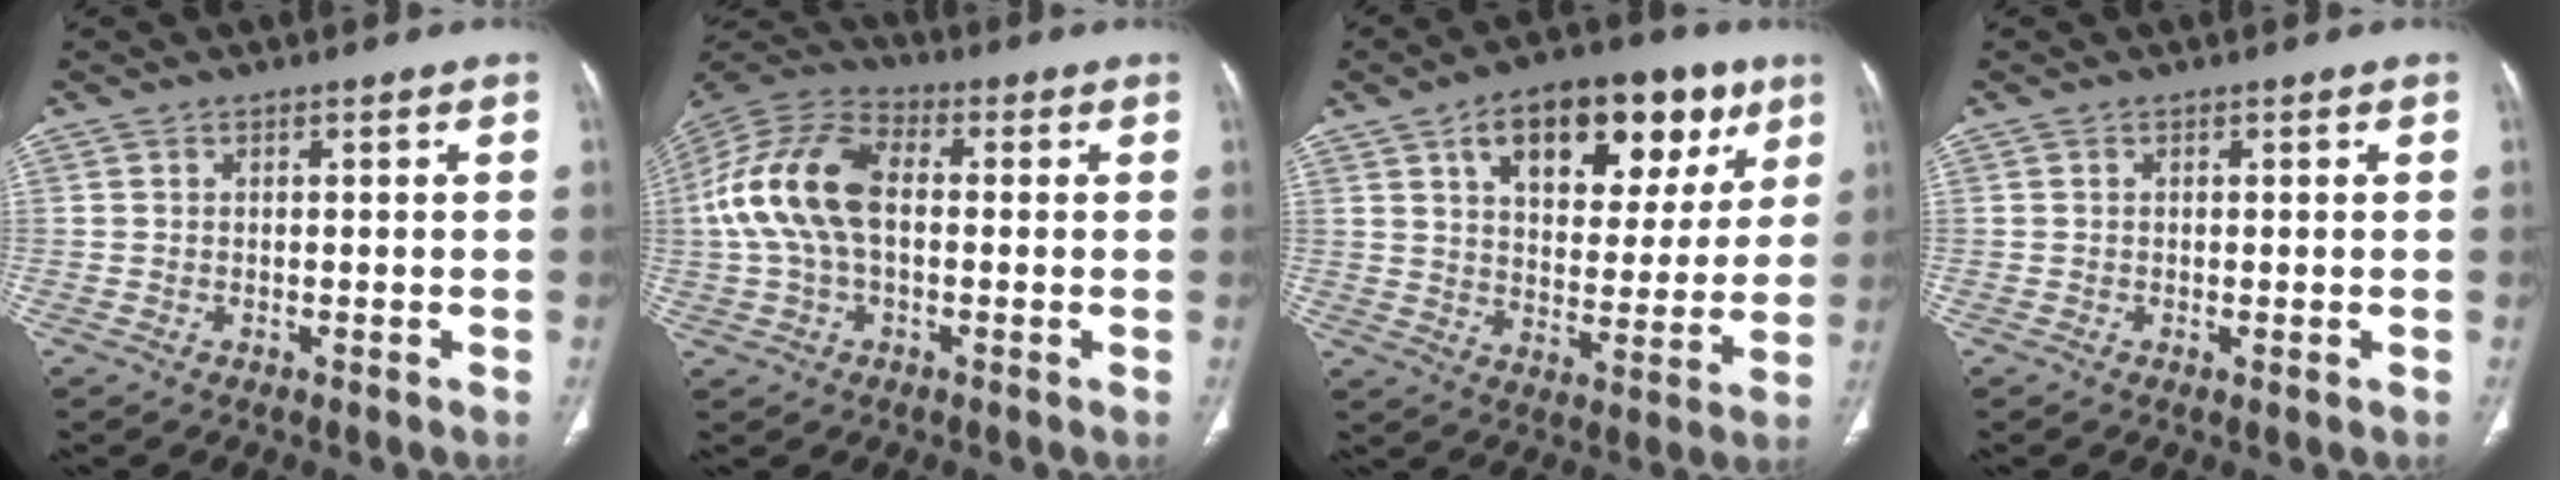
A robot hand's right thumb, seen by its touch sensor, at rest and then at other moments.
{"total": 15.1, "force": [0.3, 9.1, 12.1], "torque": [-0.249, 0.035, -0.002]}
{"total": 21.4, "force": [10.0, 11.8, 14.8], "torque": [-0.168, -0.008, 0.151]}
{"total": 0.7, "force": [-0.3, 0.2, 0.6], "torque": [-0.015, -0.003, -0.005]}